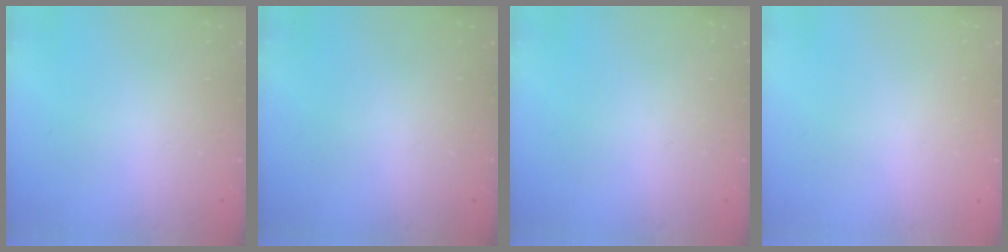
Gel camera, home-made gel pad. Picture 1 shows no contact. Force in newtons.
{"total": 0.0}
{"total": 0.0}
{"total": 0.0}